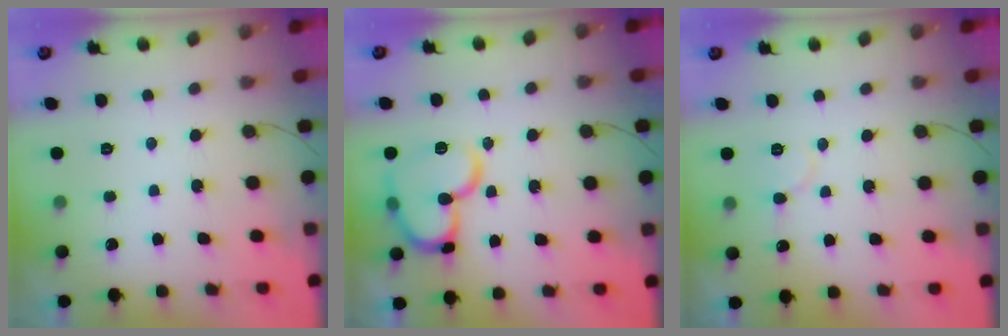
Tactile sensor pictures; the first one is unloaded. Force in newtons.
{"total": 17.2, "press": 17.1, "slide": 2.0}
{"total": 6.2, "press": 6.1, "slide": 0.6}